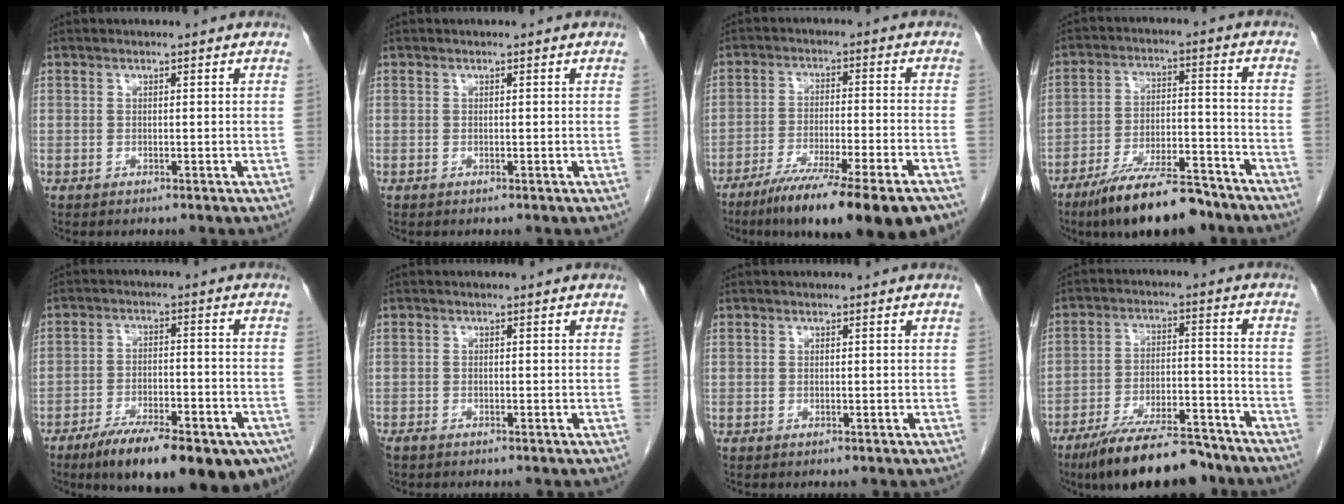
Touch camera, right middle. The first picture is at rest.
{"total": 0.0}
{"total": 18.0, "force": [-13.3, 0.6, 12.1], "torque": [-0.143, -0.033, -0.208]}
{"total": 13.4, "force": [-10.7, 2.6, 7.7], "torque": [-0.127, -0.002, -0.182]}
{"total": 18.8, "force": [-12.4, 5.4, 13.1], "torque": [-0.144, -0.004, -0.183]}
{"total": 1.2, "force": [-1.0, 0.4, 0.5], "torque": [-0.013, -0.003, -0.017]}
{"total": 0.0}
{"total": 15.1, "force": [-12.7, 3.2, 7.7], "torque": [-0.125, 0.003, -0.205]}